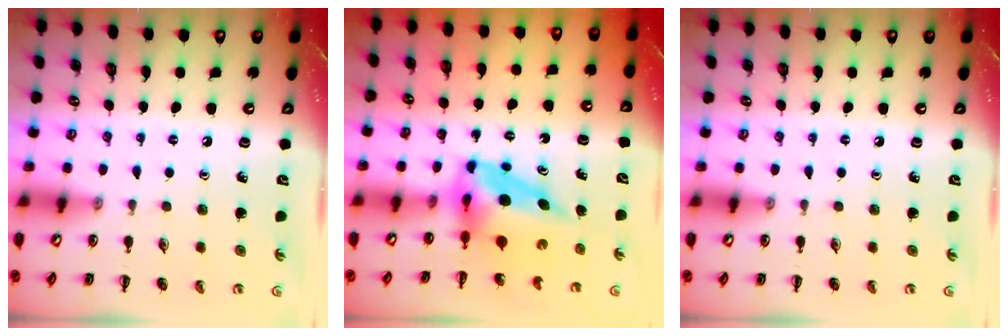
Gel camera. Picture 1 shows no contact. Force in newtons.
{"total": 6.5, "press": 6.3, "slide": 1.6}
{"total": 0.0}